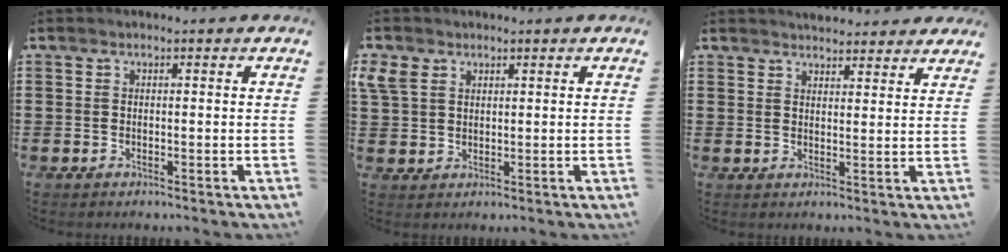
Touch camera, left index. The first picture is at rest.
{"total": 3.5, "force": [1.9, 2.6, 1.4], "torque": [-0.040, 0.011, 0.035]}
{"total": 3.0, "force": [3.0, 0.3, 0.2], "torque": [-0.012, -0.007, 0.056]}